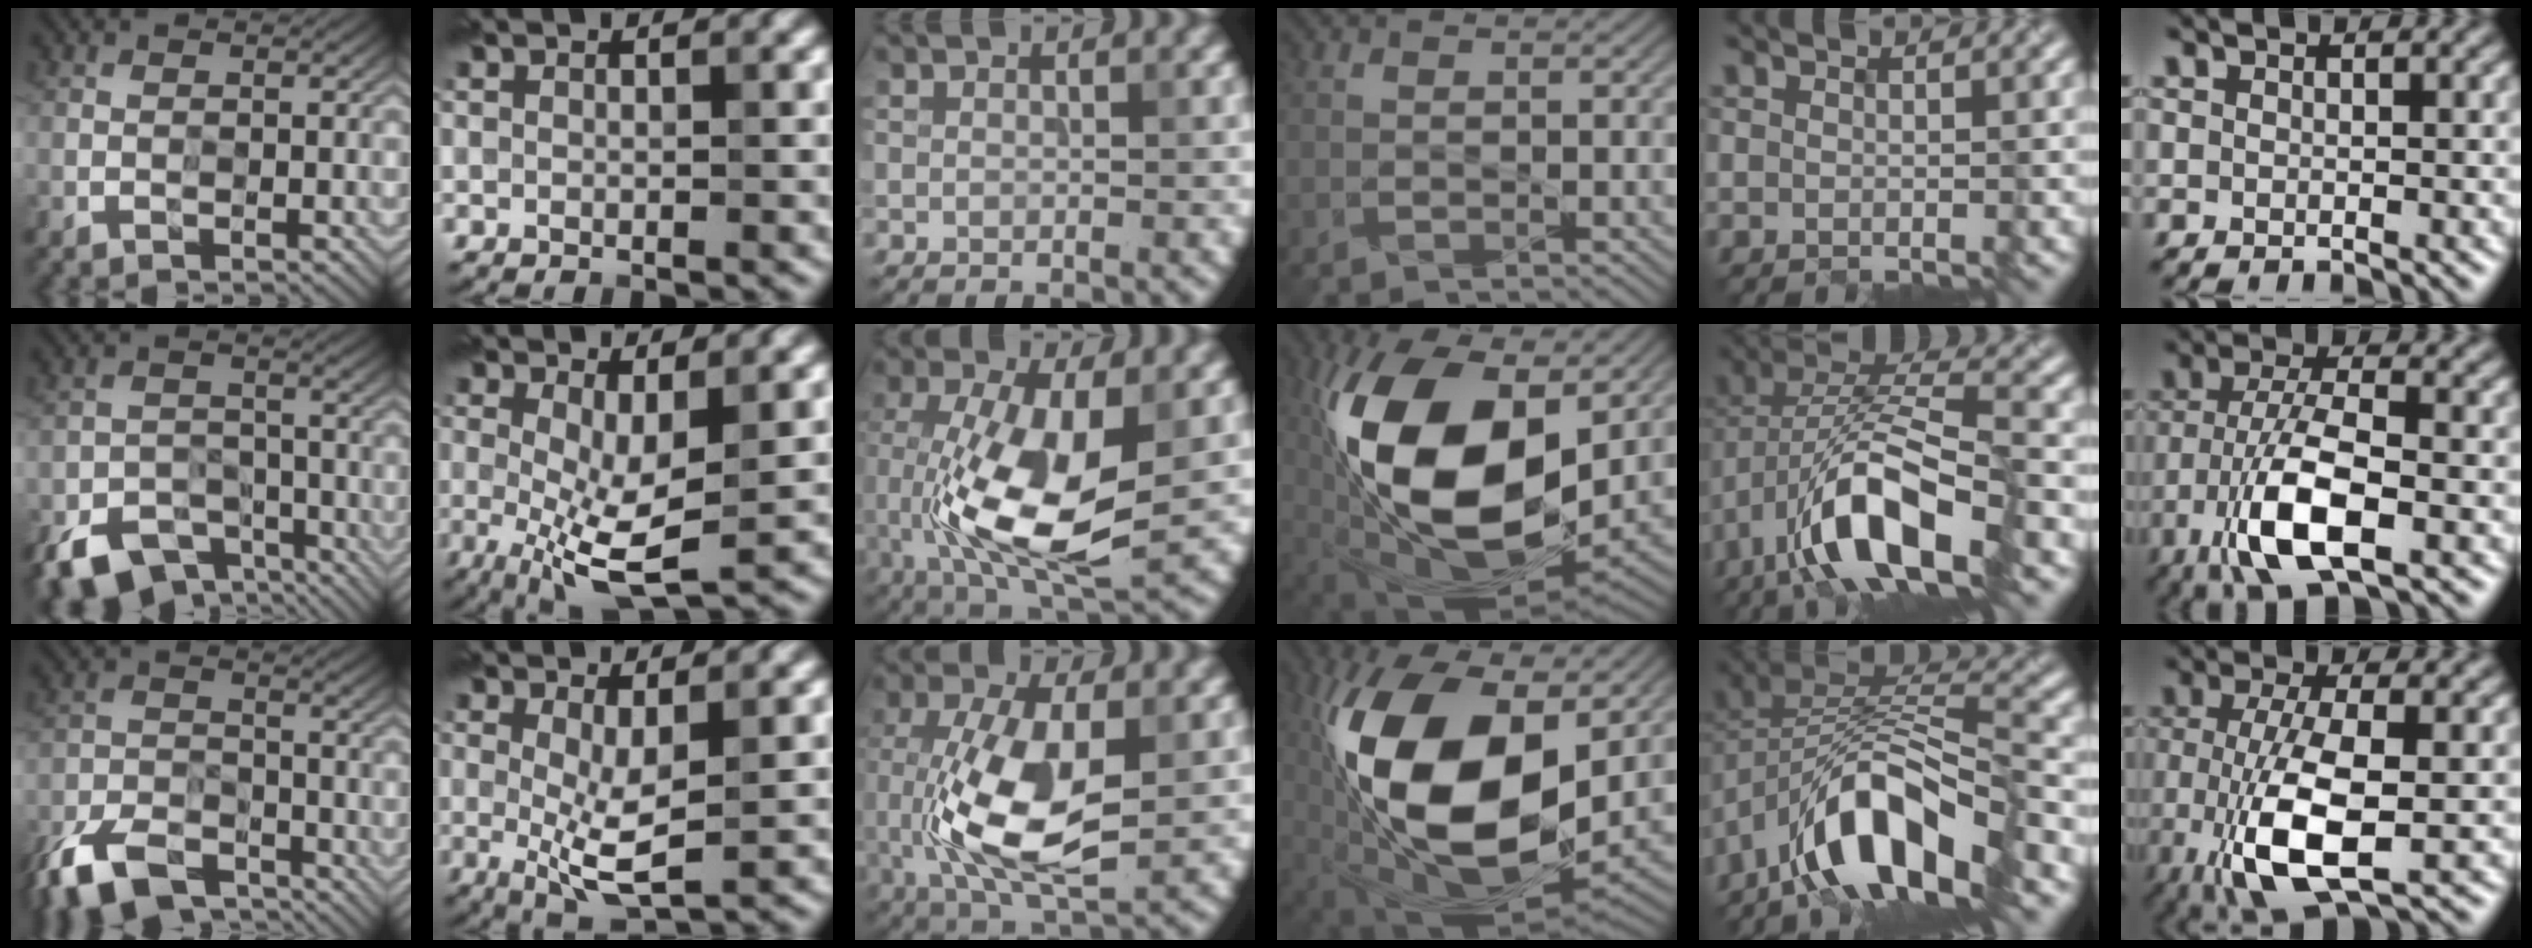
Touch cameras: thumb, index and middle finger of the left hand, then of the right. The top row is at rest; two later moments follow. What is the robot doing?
{"motion": "insert", "object": "pen cap and body"}